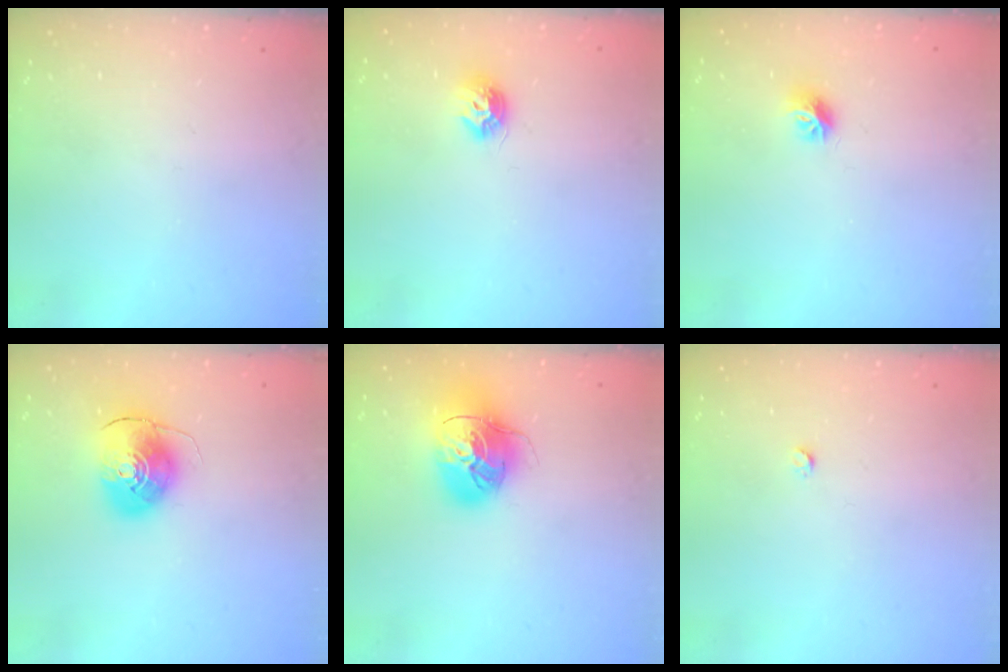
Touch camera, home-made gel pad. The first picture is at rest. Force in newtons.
{"total": 7.6, "press": 7.6, "slide": 0.2}
{"total": 7.4, "press": 7.3, "slide": 0.6}
{"total": 9.3, "press": 9.3, "slide": 1.1}
{"total": 16.2, "press": 16.1, "slide": 2.0}
{"total": 2.4, "press": 2.4, "slide": 0.3}